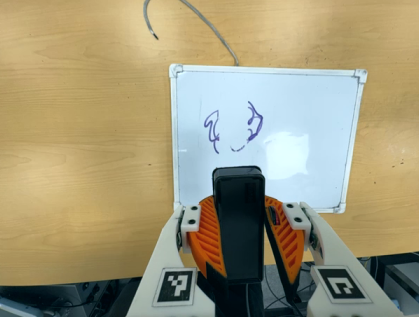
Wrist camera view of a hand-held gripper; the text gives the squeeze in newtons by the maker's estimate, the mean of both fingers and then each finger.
{"total": 10.4, "left": 10.6, "right": 10.2}